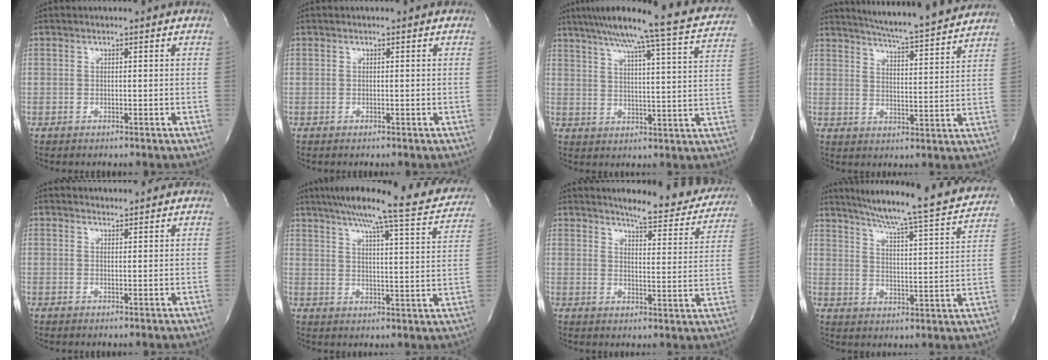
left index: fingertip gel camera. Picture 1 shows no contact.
{"total": 0.0}
{"total": 22.3, "force": [19.5, -0.6, 10.8], "torque": [-0.171, -0.027, 0.246]}
{"total": 15.4, "force": [14.3, -0.4, 5.6], "torque": [-0.098, -0.016, 0.193]}
{"total": 2.6, "force": [2.6, 0.3, 0.1], "torque": [-0.013, 0.009, 0.034]}
{"total": 21.7, "force": [18.4, 1.8, 11.5], "torque": [-0.168, -0.010, 0.227]}
{"total": 15.5, "force": [14.1, 3.1, 5.7], "torque": [-0.051, -0.043, 0.155]}
{"total": 22.7, "force": [20.4, 0.9, 9.9], "torque": [-0.153, -0.041, 0.260]}